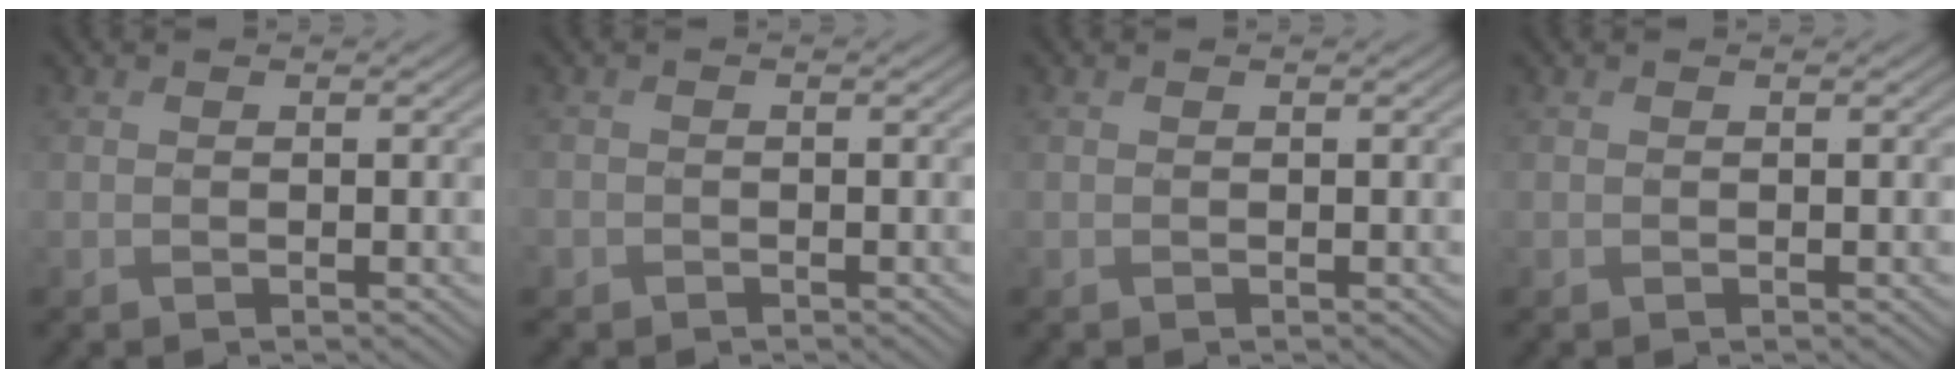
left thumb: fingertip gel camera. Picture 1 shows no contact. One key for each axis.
{"total": 1.2, "fx": -0.9, "fy": 0.8, "fz": 0.0, "tx": 0.002, "ty": -0.004, "tz": -0.023}
{"total": 0.0}
{"total": 0.0}